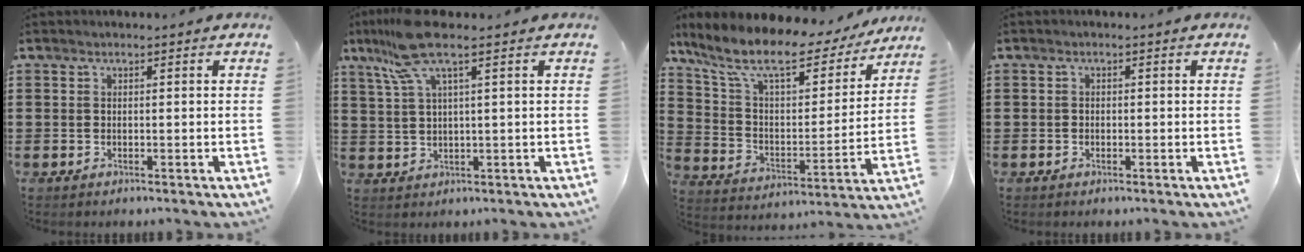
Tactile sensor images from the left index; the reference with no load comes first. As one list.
[{"total": 7.8, "force": [4.2, 1.1, 6.5], "torque": [-0.156, -0.003, 0.069]}, {"total": 11.3, "force": [8.9, 2.9, 6.3], "torque": [-0.160, -0.048, 0.153]}, {"total": 0.6, "force": [-0.3, 0.5, 0.3], "torque": [-0.007, 0.000, -0.007]}]